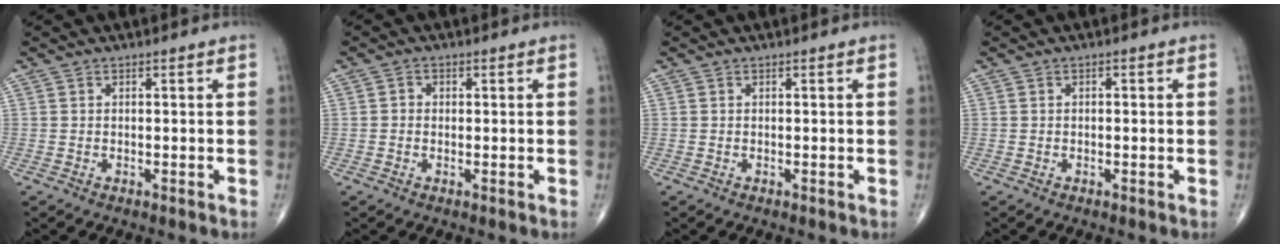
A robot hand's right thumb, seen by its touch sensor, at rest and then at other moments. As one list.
[{"total": 1.2, "force": [0.0, 1.1, 0.5], "torque": [-0.002, 0.004, -0.003]}, {"total": 0.0}, {"total": 0.8, "force": [0.1, 0.4, 0.7], "torque": [-0.011, 0.001, 0.001]}]